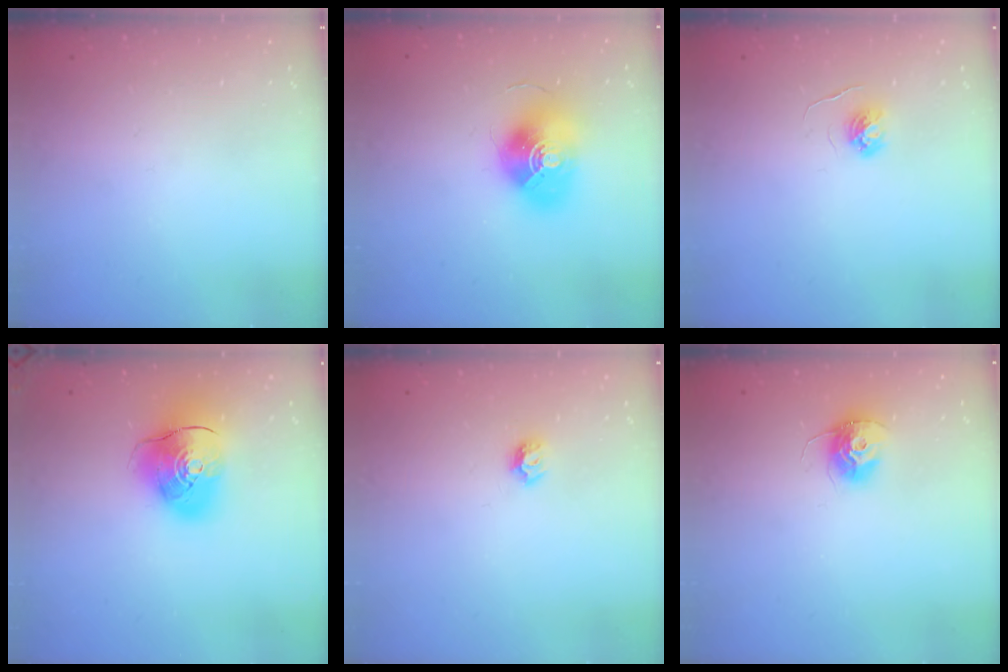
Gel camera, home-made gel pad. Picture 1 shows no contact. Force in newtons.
{"total": 17.5, "press": 17.5, "slide": 0.4}
{"total": 4.4, "press": 4.4, "slide": 0.3}
{"total": 13.7, "press": 13.5, "slide": 1.9}
{"total": 4.7, "press": 4.7, "slide": 0.5}
{"total": 11.2, "press": 11.2, "slide": 0.7}